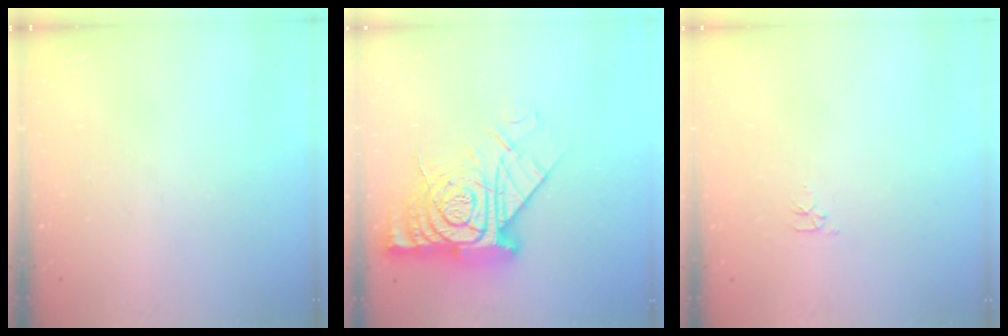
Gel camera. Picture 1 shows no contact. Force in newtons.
{"total": 20.5, "press": 20.4, "slide": 1.7}
{"total": 2.8, "press": 2.7, "slide": 0.4}